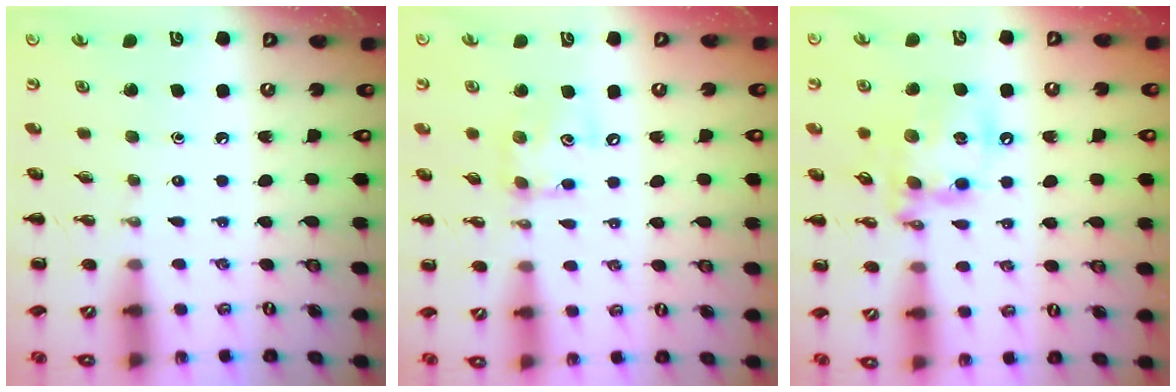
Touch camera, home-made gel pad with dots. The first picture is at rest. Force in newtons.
{"total": 7.9, "press": 7.9, "slide": 1.0}
{"total": 14.2, "press": 13.9, "slide": 3.0}